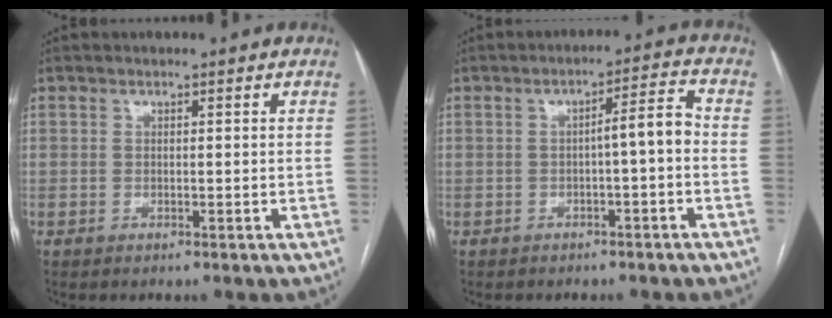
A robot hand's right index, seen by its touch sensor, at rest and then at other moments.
{"total": 4.6, "force": [-0.9, 0.4, 4.5], "torque": [-0.062, 0.018, -0.013]}